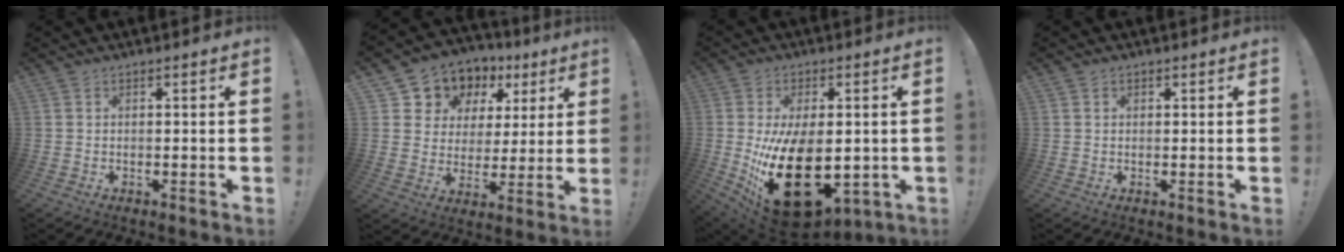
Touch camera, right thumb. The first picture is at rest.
{"total": 8.3, "force": [3.4, 7.3, 2.1], "torque": [-0.031, -0.032, 0.069]}
{"total": 25.0, "force": [-3.9, 14.1, 20.2], "torque": [-0.363, 0.004, -0.041]}
{"total": 0.8, "force": [0.4, 0.7, 0.1], "torque": [0.003, 0.000, 0.006]}